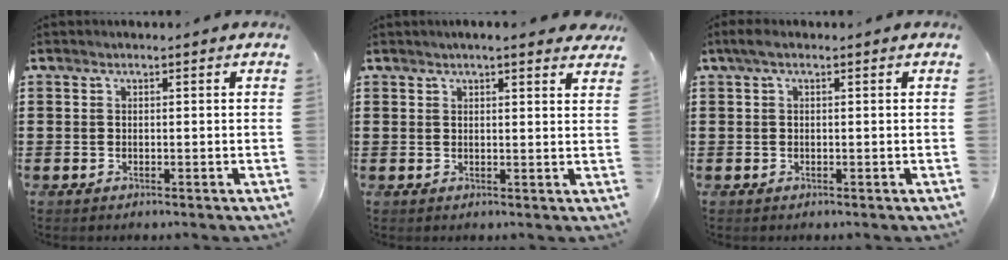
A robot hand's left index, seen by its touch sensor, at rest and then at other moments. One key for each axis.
{"total": 2.6, "fx": 2.3, "fy": 0.1, "fz": 1.3, "tx": -0.031, "ty": 0.000, "tz": 0.042}
{"total": 1.2, "fx": -0.3, "fy": 0.3, "fz": 1.2, "tx": -0.021, "ty": -0.001, "tz": -0.005}